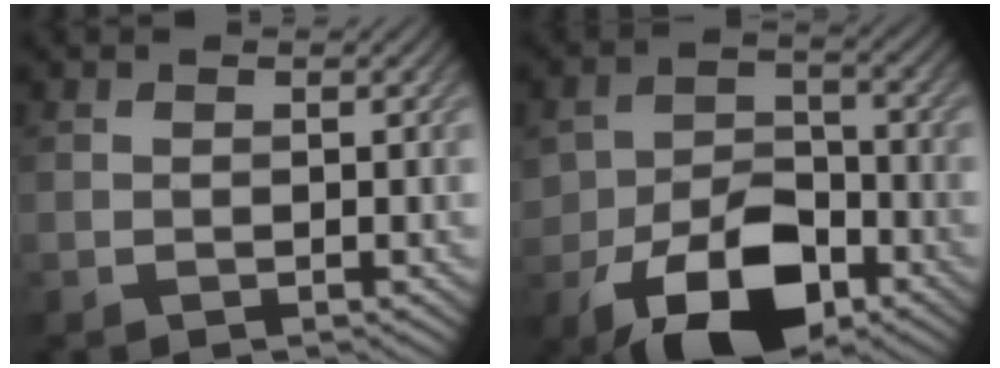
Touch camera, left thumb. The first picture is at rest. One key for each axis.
{"total": 11.2, "fx": -5.8, "fy": 6.5, "fz": 7.1, "tx": -0.137, "ty": -0.017, "tz": -0.098}